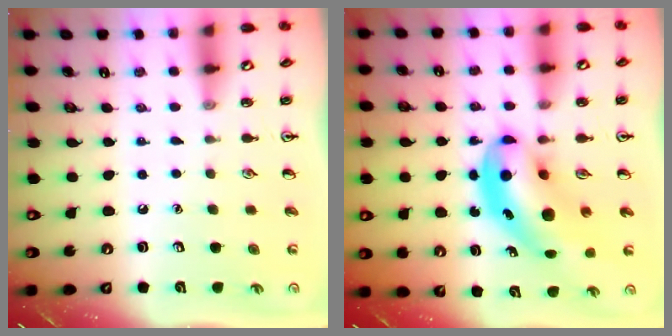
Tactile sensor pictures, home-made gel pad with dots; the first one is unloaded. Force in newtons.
{"total": 10.7, "press": 10.2, "slide": 3.3}